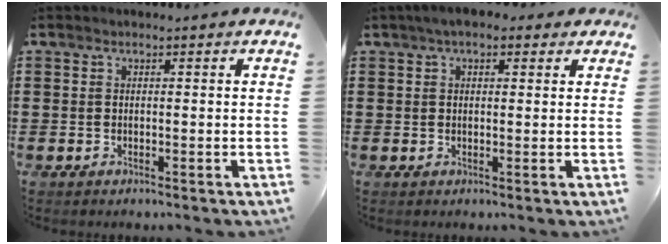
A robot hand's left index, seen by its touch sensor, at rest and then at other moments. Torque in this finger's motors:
{"motor_torque": [2.14, 0.00, 0.55, 0.08]}